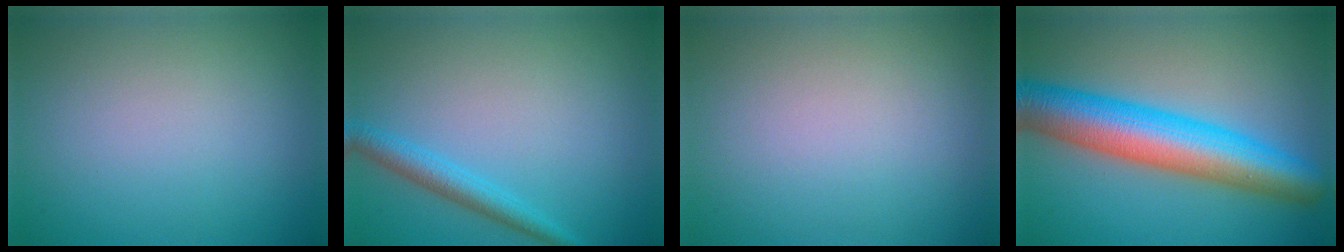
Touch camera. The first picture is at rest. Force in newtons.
{"total": 2.5, "press": 2.5, "slide": 0.1}
{"total": 0.0}
{"total": 9.5, "press": 9.5, "slide": 0.2}